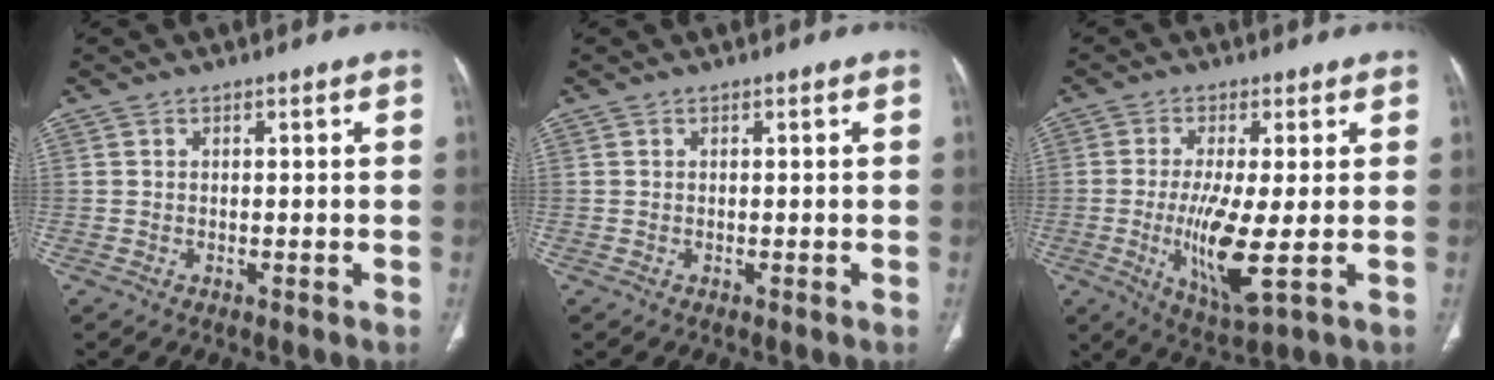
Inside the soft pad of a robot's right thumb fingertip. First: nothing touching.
{"total": 0.0}
{"total": 11.1, "force": [-1.5, 2.4, 10.7], "torque": [-0.208, -0.028, -0.020]}